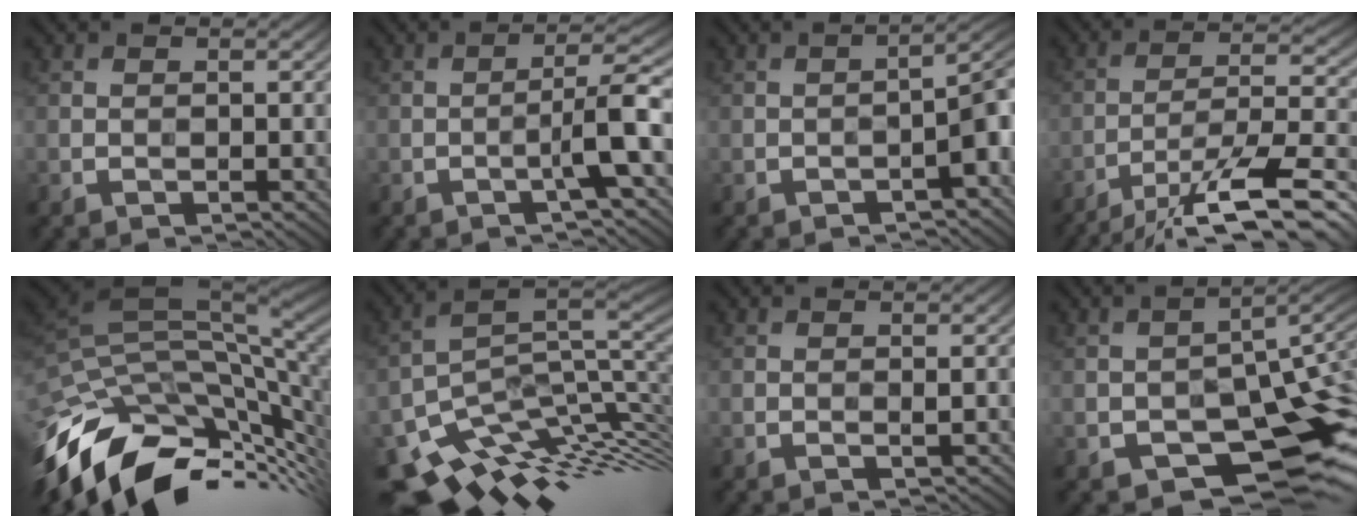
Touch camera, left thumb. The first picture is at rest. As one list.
[{"total": 5.4, "force": [-1.9, 0.4, 5.1], "torque": [-0.078, 0.027, -0.039]}, {"total": 5.0, "force": [-2.2, 1.1, 4.3], "torque": [-0.056, 0.011, -0.028]}, {"total": 15.3, "force": [-11.2, 3.2, 10.0], "torque": [-0.182, -0.008, -0.168]}, {"total": 15.0, "force": [-6.8, 7.6, 11.0], "torque": [-0.228, -0.020, -0.115]}, {"total": 12.7, "force": [-4.3, 6.2, 10.2], "torque": [-0.192, -0.019, -0.055]}, {"total": 0.9, "force": [-0.2, 0.1, 0.8], "torque": [-0.014, 0.004, -0.002]}, {"total": 12.1, "force": [-4.9, 6.2, 9.2], "torque": [-0.125, -0.020, -0.070]}]